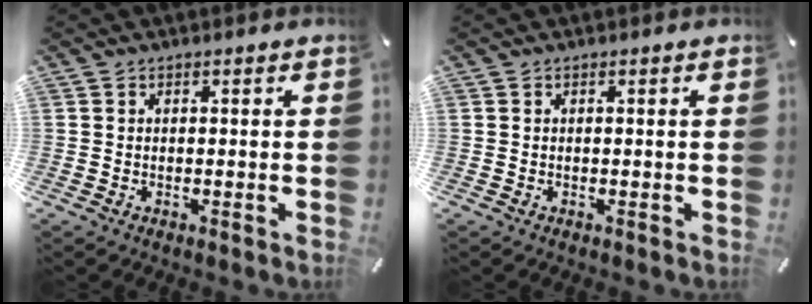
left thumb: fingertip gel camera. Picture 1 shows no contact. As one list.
[{"total": 0.0}]